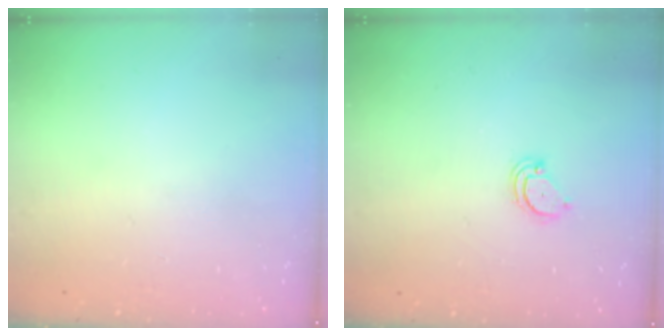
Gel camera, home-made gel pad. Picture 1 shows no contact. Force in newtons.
{"total": 2.4, "press": 2.4, "slide": 0.2}